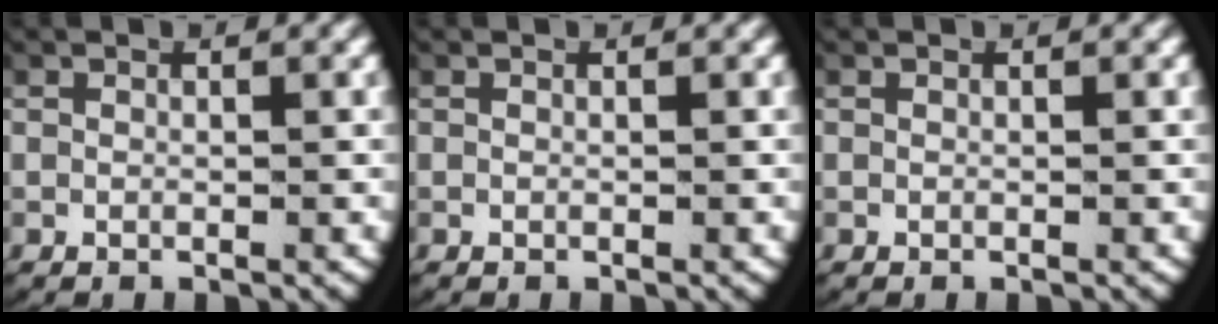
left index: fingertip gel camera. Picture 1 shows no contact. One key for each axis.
{"total": 0.0}
{"total": 0.0}